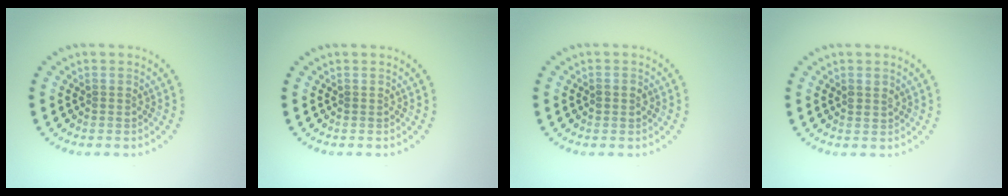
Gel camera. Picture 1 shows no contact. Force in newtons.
{"total": 0.0}
{"total": 1.3, "press": 1.3, "slide": 0.1}
{"total": 0.9, "press": 0.9, "slide": 0.2}